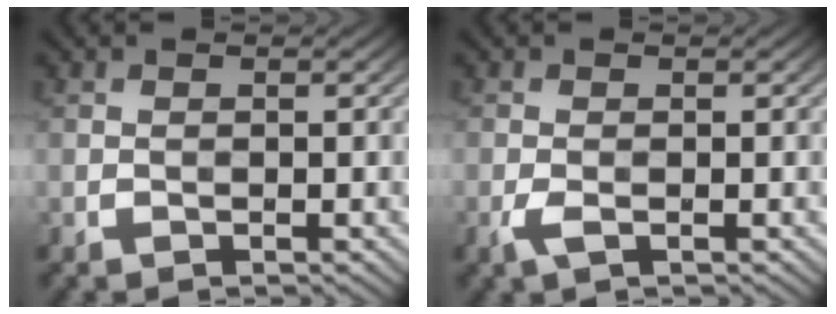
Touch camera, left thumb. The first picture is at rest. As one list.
[{"total": 2.2, "force": [-1.1, 0.7, 1.7], "torque": [-0.043, -0.004, -0.025]}]